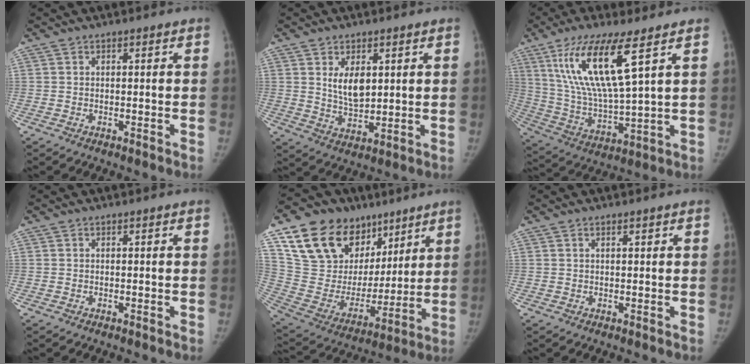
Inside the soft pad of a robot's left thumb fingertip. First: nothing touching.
{"total": 7.0, "force": [2.2, 3.9, 5.3], "torque": [-0.072, -0.020, 0.047]}
{"total": 17.4, "force": [8.1, 3.6, 15.0], "torque": [-0.301, -0.039, 0.162]}
{"total": 0.0}
{"total": 25.1, "force": [14.0, 16.7, 12.5], "torque": [-0.182, -0.013, 0.263]}
{"total": 0.9, "force": [0.6, 0.3, 0.7], "torque": [-0.009, -0.001, 0.010]}